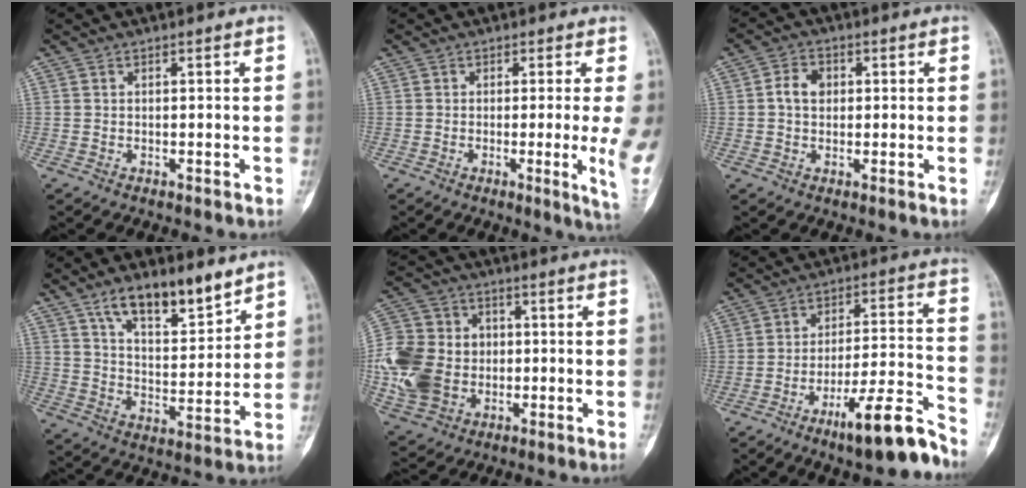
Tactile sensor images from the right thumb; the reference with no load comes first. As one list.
[{"total": 6.1, "force": [-0.1, -0.2, 6.0], "torque": [-0.080, -0.013, -0.003]}, {"total": 4.2, "force": [0.5, 3.3, 2.6], "torque": [-0.043, 0.012, 0.006]}, {"total": 13.4, "force": [9.2, 4.9, 8.4], "torque": [-0.112, -0.057, 0.163]}, {"total": 19.6, "force": [-1.6, 15.8, 11.5], "torque": [-0.245, 0.015, -0.018]}, {"total": 13.8, "force": [-9.8, 2.4, 9.4], "torque": [-0.135, 0.079, -0.158]}]